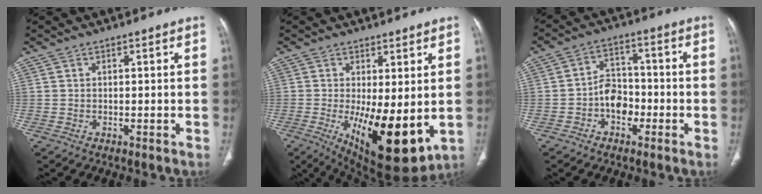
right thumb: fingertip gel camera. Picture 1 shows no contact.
{"total": 14.8, "force": [-2.4, 5.5, 13.5], "torque": [-0.205, -0.033, -0.016]}
{"total": 6.7, "force": [-2.4, 4.9, 3.9], "torque": [-0.039, 0.032, -0.050]}